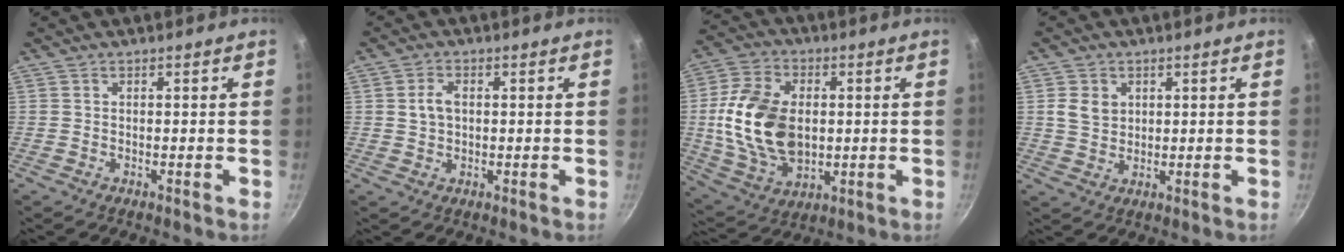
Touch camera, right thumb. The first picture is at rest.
{"total": 3.6, "force": [0.6, 2.5, 2.6], "torque": [-0.039, 0.005, 0.010]}
{"total": 18.7, "force": [0.5, 12.5, 14.0], "torque": [-0.251, 0.002, 0.017]}
{"total": 4.8, "force": [1.3, 3.9, 2.5], "torque": [-0.032, -0.003, 0.027]}